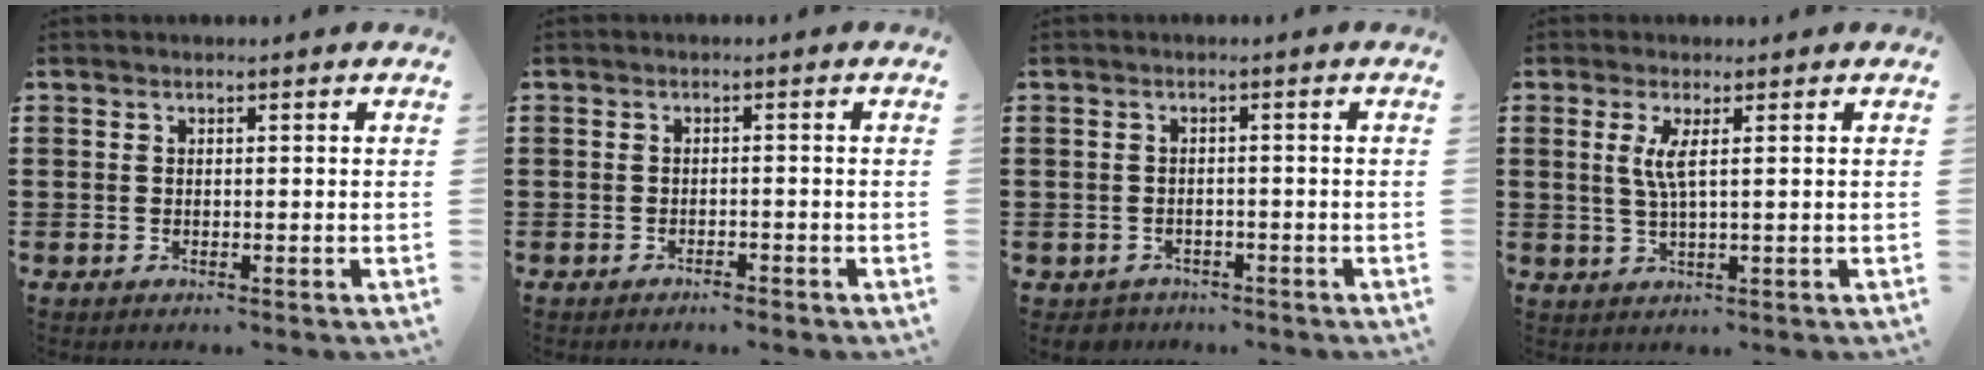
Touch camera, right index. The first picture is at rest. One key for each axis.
{"total": 1.1, "fx": -1.1, "fy": 0.0, "fz": 0.0, "tx": -0.004, "ty": 0.001, "tz": -0.022}
{"total": 1.5, "fx": -1.3, "fy": 0.7, "fz": -0.1, "tx": -0.004, "ty": 0.002, "tz": -0.031}
{"total": 3.2, "fx": 0.9, "fy": 0.0, "fz": 3.1, "tx": -0.064, "ty": -0.003, "tz": 0.013}